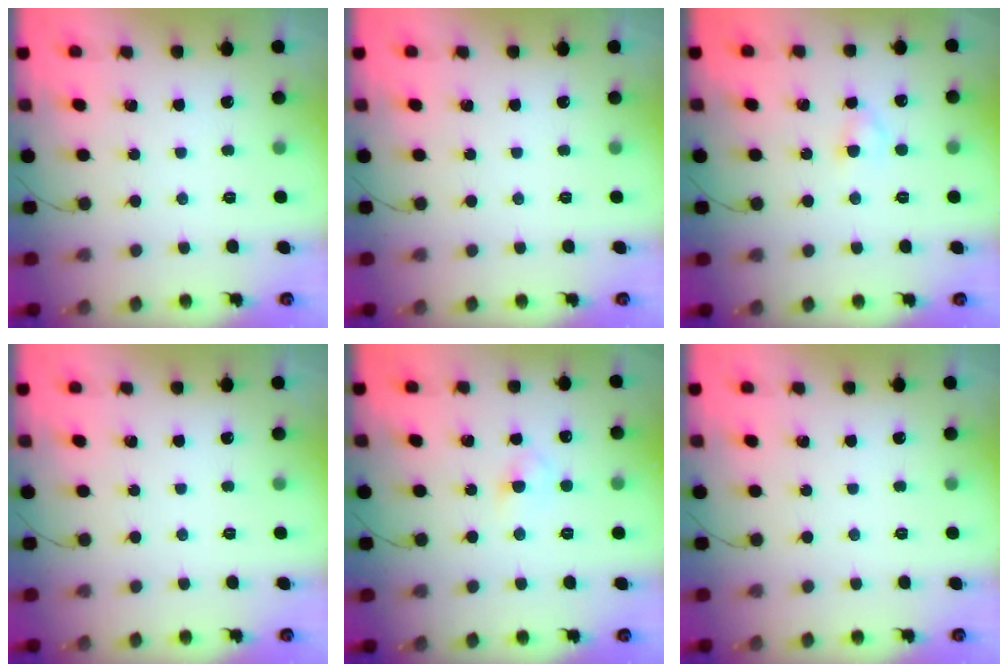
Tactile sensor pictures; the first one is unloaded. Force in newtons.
{"total": 0.0}
{"total": 2.7, "press": 2.5, "slide": 1.2}
{"total": 0.0}
{"total": 3.0, "press": 2.7, "slide": 1.2}
{"total": 0.0}